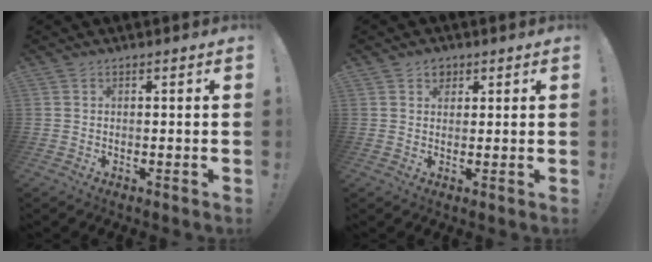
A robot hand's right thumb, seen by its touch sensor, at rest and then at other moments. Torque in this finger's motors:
{"motor_torque": [-0.18, 0.28, 0.12, -0.06, 0.00]}